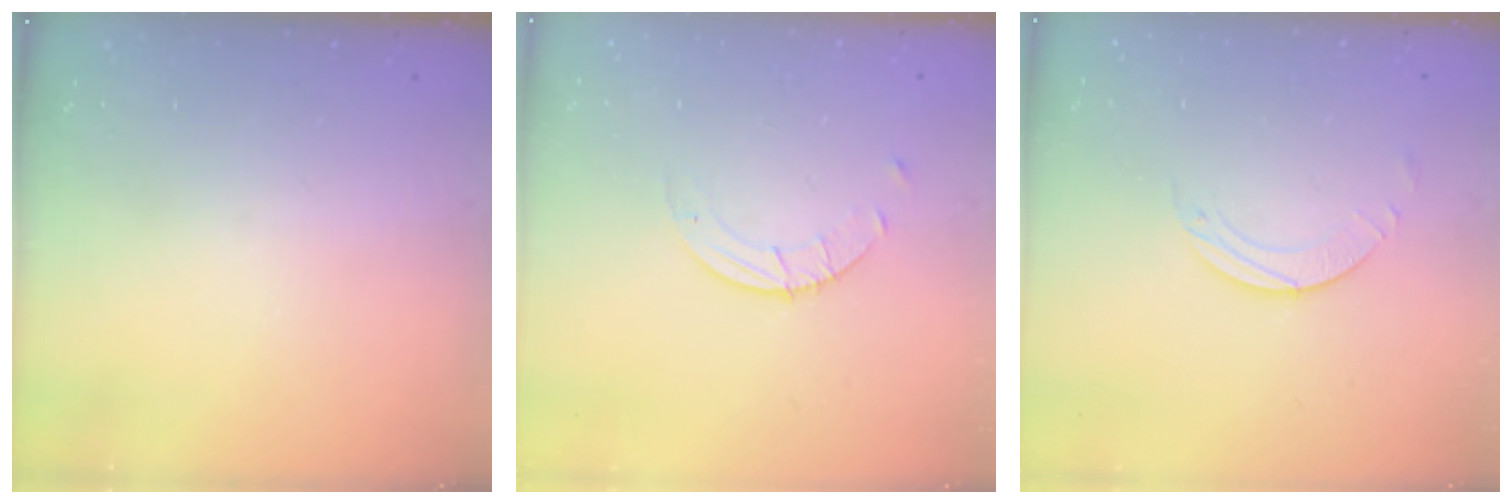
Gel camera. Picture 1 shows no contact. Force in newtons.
{"total": 4.0, "press": 4.0, "slide": 0.4}
{"total": 2.0, "press": 2.0, "slide": 0.2}